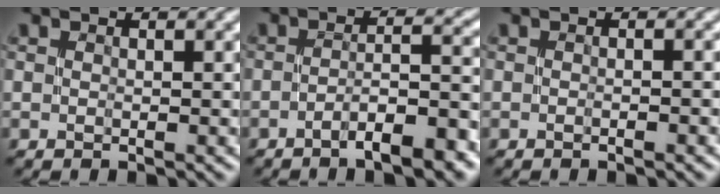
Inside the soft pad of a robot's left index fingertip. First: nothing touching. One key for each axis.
{"total": 7.6, "fx": -4.6, "fy": 1.8, "fz": 5.8, "tx": -0.075, "ty": 0.012, "tz": -0.070}
{"total": 0.8, "fx": -0.4, "fy": -0.1, "fz": 0.6, "tx": -0.011, "ty": 0.001, "tz": -0.009}